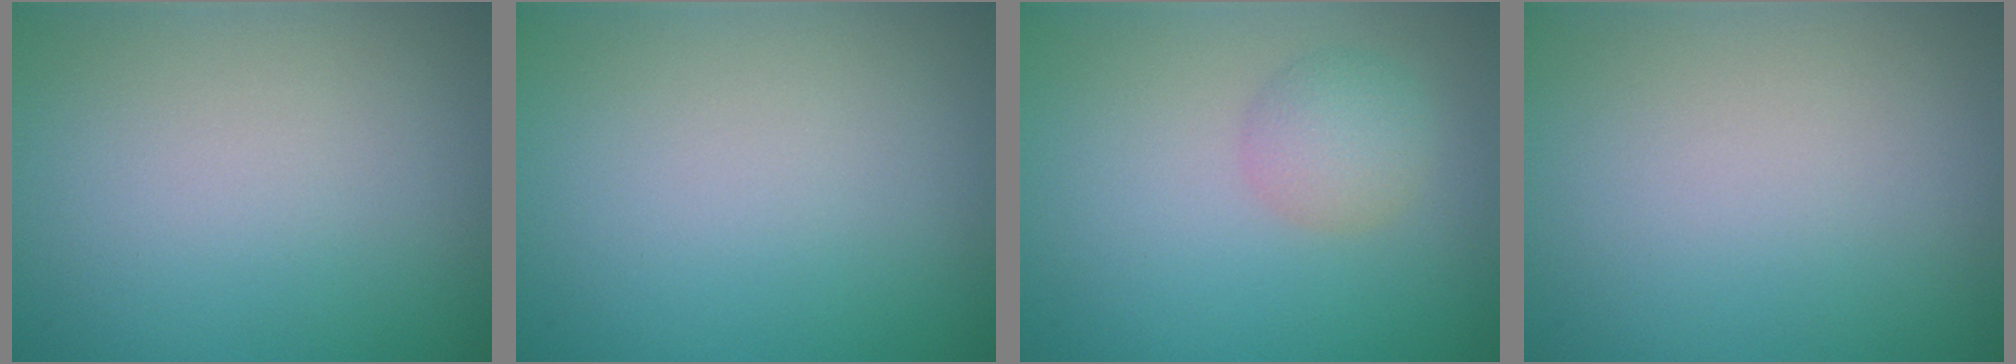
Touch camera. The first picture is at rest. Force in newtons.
{"total": 0.0}
{"total": 2.5, "press": 2.5, "slide": 0.0}
{"total": 0.0}